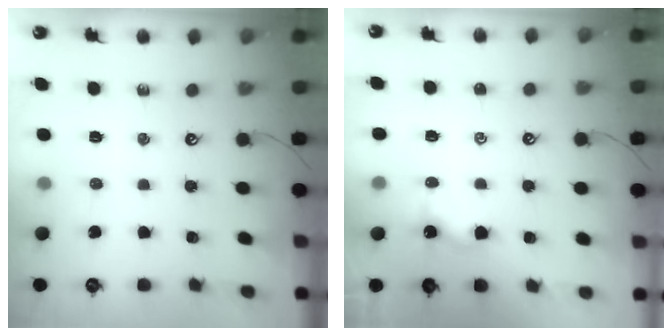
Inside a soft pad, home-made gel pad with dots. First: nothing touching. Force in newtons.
{"total": 1.6, "press": 1.6, "slide": 0.4}